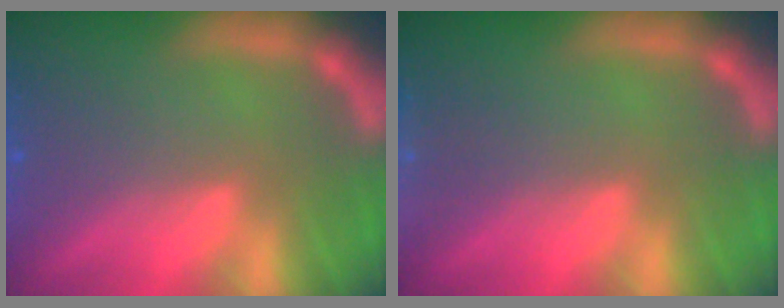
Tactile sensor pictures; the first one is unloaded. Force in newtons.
{"total": 2.4}